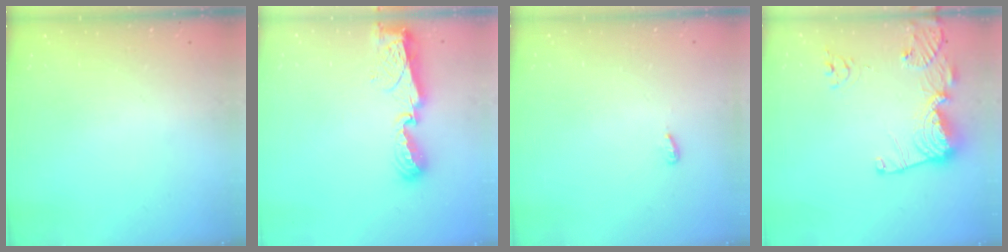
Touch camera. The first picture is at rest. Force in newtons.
{"total": 8.1, "press": 8.1, "slide": 0.9}
{"total": 3.2, "press": 3.1, "slide": 0.4}
{"total": 15.3, "press": 15.2, "slide": 1.7}